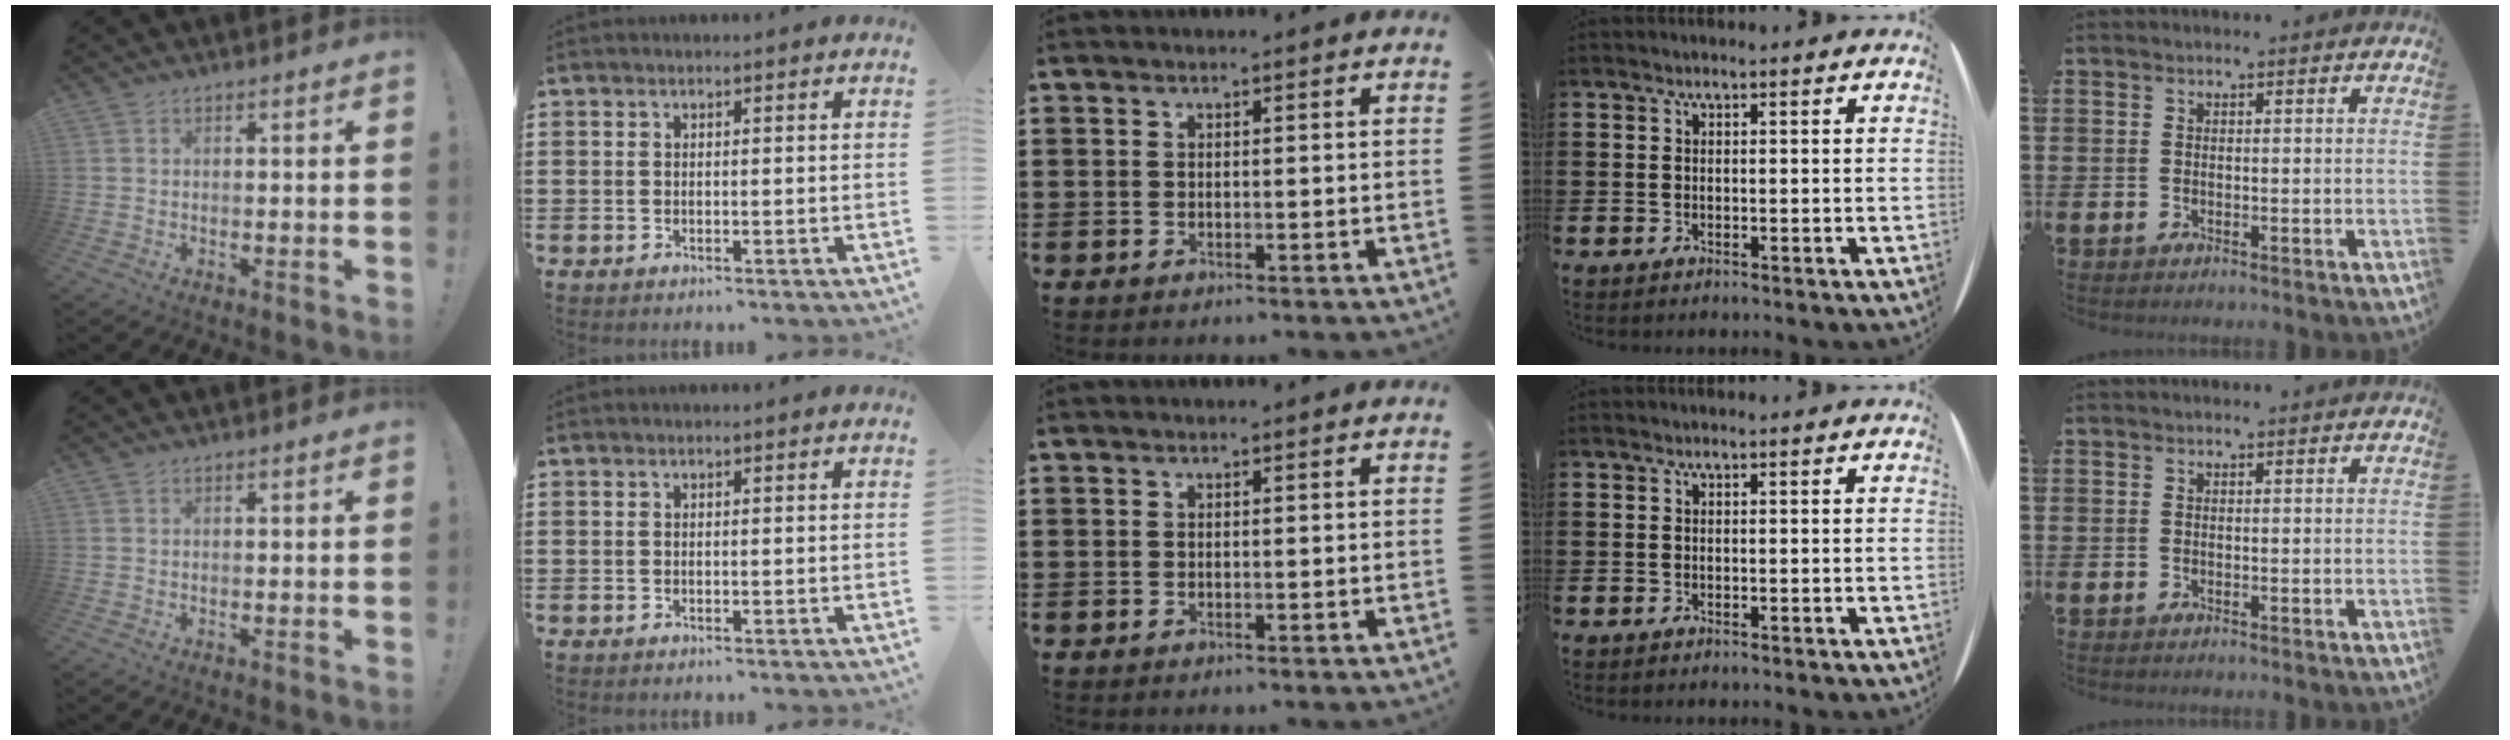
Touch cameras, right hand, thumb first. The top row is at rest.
{}